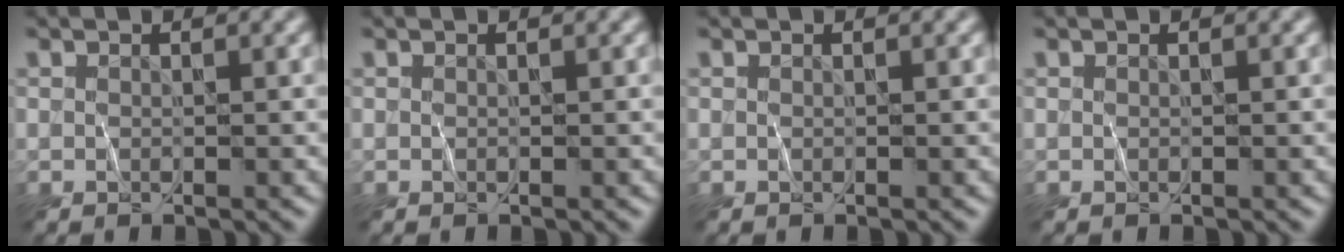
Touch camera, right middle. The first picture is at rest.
{"total": 0.0}
{"total": 0.0}
{"total": 0.0}